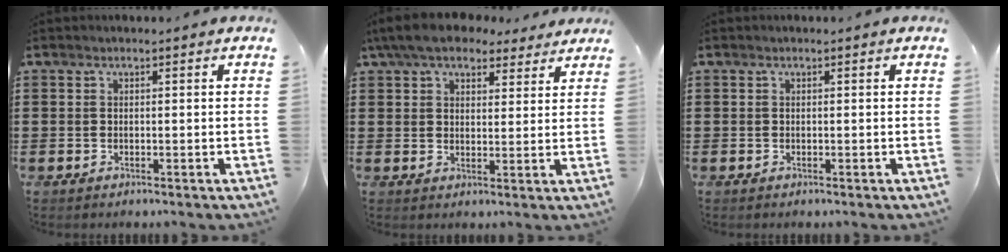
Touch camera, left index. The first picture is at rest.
{"total": 7.3, "force": [6.1, 2.4, 3.1], "torque": [-0.083, -0.006, 0.116]}
{"total": 0.0}